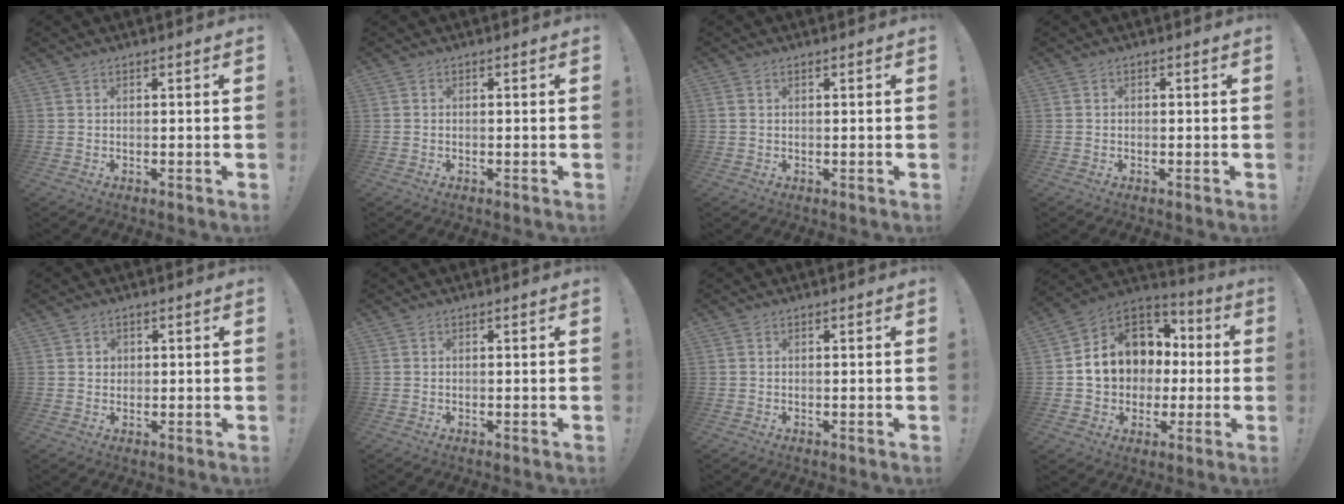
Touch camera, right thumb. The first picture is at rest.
{"total": 0.0}
{"total": 1.0, "force": [0.6, 0.5, 0.6], "torque": [-0.019, 0.004, 0.012]}
{"total": 0.7, "force": [-0.5, 0.5, 0.2], "torque": [-0.004, 0.002, -0.009]}
{"total": 1.9, "force": [0.5, 1.8, 0.5], "torque": [0.002, -0.003, 0.007]}
{"total": 0.0}
{"total": 0.0}
{"total": 14.3, "force": [1.8, 12.1, 7.4], "torque": [-0.105, 0.000, 0.049]}